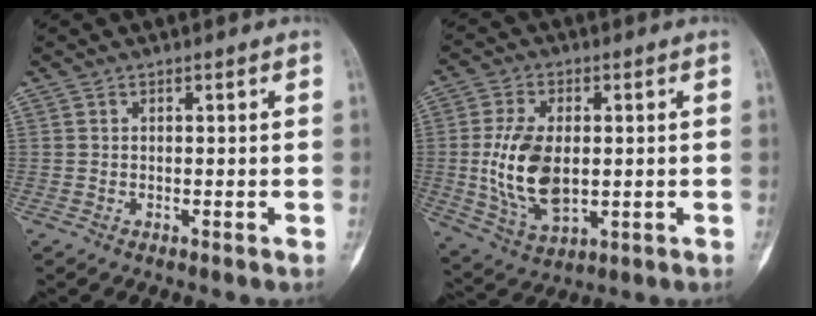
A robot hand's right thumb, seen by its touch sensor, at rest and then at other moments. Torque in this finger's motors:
{"motor_torque": [1.21, 0.96, 1.01, -0.99, 0.19]}